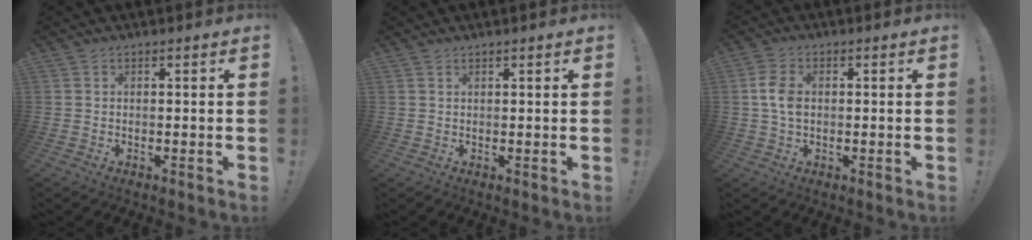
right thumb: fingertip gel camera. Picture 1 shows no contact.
{"total": 0.7, "force": [0.6, 0.1, 0.1], "torque": [0.001, -0.002, 0.011]}
{"total": 6.7, "force": [0.3, 4.5, 4.9], "torque": [-0.093, 0.002, 0.003]}